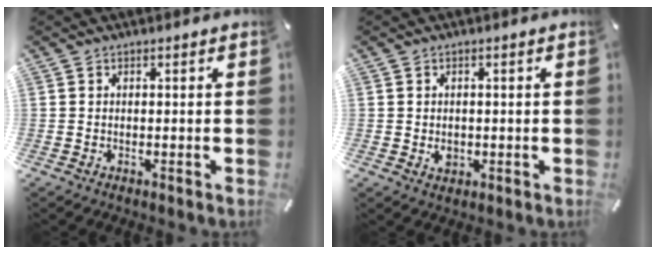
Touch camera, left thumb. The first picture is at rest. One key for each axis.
{"total": 2.3, "fx": -0.2, "fy": 1.8, "fz": 1.3, "tx": -0.026, "ty": 0.002, "tz": -0.005}